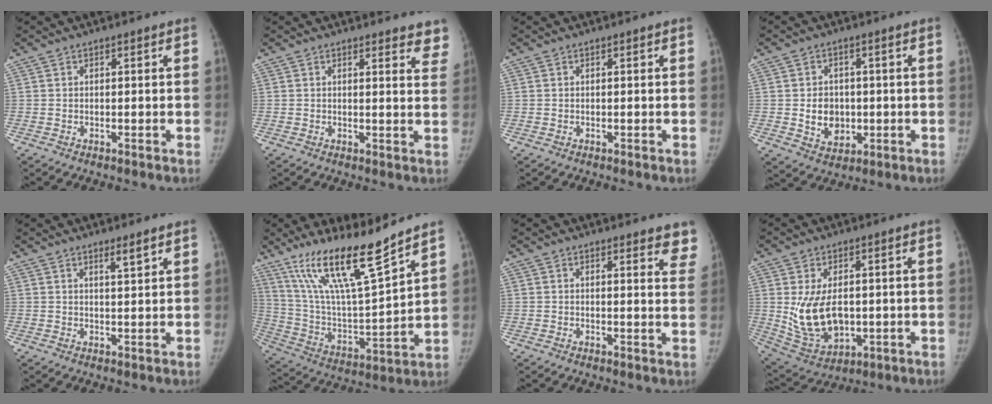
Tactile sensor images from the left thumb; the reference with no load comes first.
{"total": 6.9, "force": [6.3, 2.0, 1.9], "torque": [0.021, -0.031, 0.044]}
{"total": 0.0}
{"total": 7.2, "force": [-0.4, 5.9, 4.0], "torque": [-0.035, 0.001, 0.004]}
{"total": 2.6, "force": [1.8, 0.1, 1.8], "torque": [-0.029, -0.017, 0.032]}
{"total": 19.1, "force": [13.9, 2.3, 12.8], "torque": [-0.206, -0.073, 0.263]}
{"total": 7.5, "force": [6.6, 2.1, 3.0], "torque": [0.004, -0.033, 0.050]}
{"total": 12.6, "force": [0.2, 8.0, 9.7], "torque": [-0.157, -0.011, 0.028]}